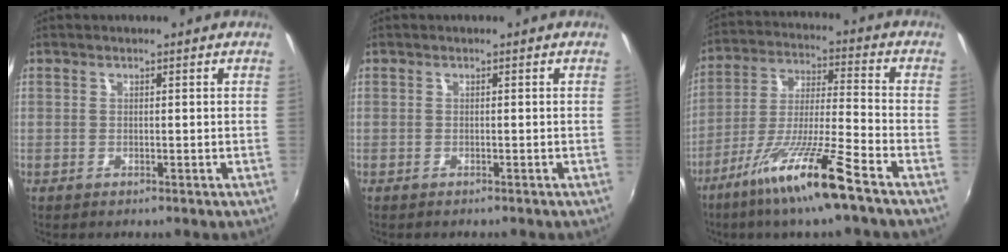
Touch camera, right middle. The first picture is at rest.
{"total": 0.6, "force": [-0.5, 0.2, 0.1], "torque": [-0.004, -0.003, -0.010]}
{"total": 14.1, "force": [-9.1, -0.3, 10.8], "torque": [-0.219, -0.018, -0.168]}